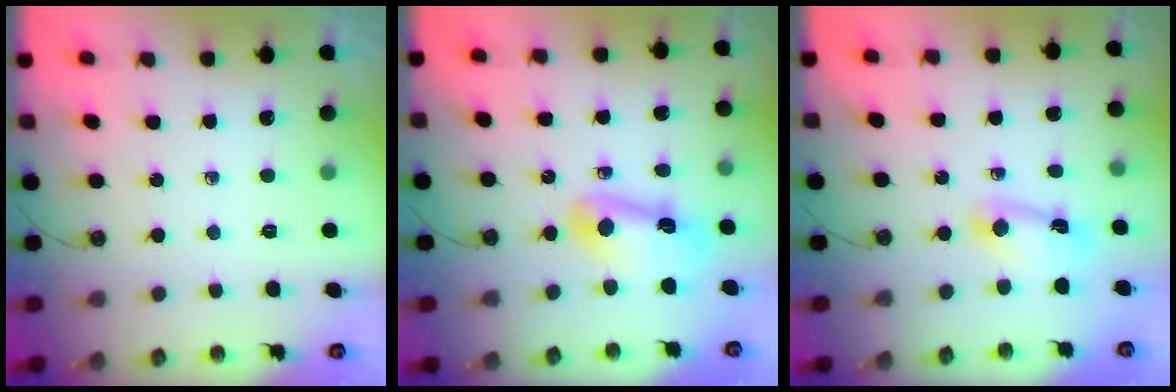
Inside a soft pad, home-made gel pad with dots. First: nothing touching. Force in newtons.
{"total": 11.7, "press": 11.7, "slide": 1.1}
{"total": 8.5, "press": 4.8, "slide": 7.0}